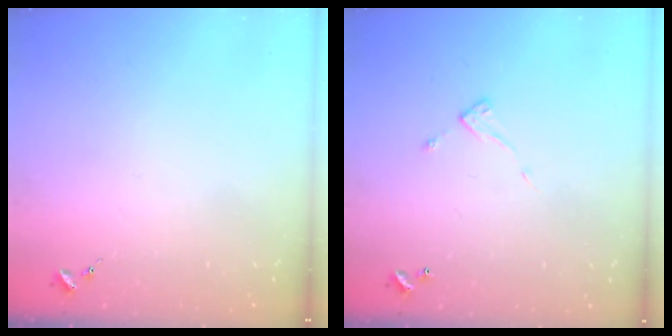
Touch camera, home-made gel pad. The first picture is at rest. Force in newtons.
{"total": 4.7, "press": 4.7, "slide": 0.3}